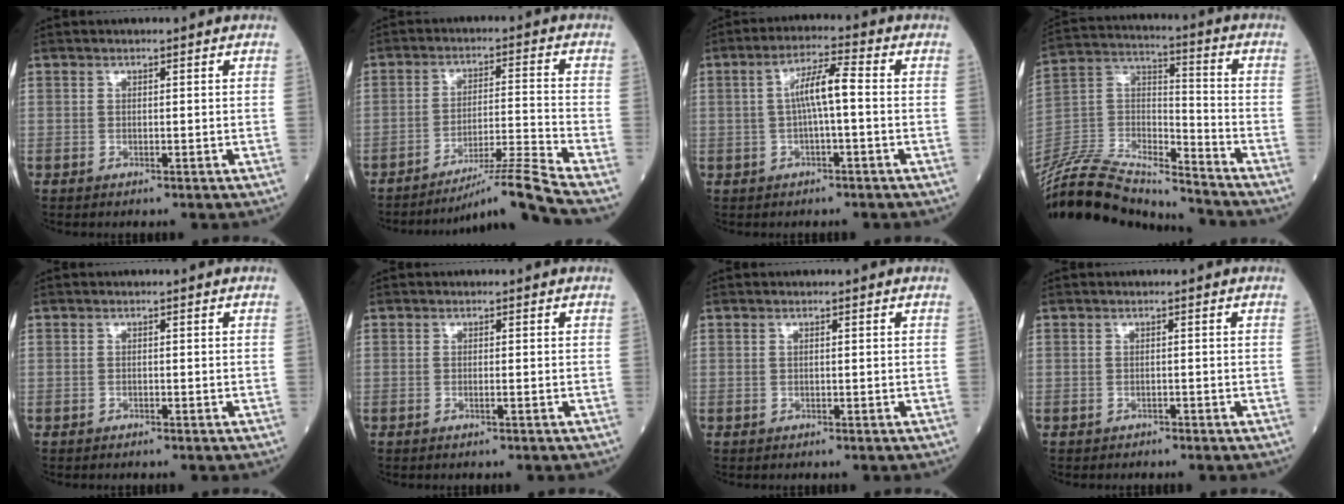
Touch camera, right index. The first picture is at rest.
{"total": 9.8, "force": [-8.3, -4.3, 2.8], "torque": [-0.041, 0.001, -0.143]}
{"total": 5.8, "force": [0.1, 0.5, 5.8], "torque": [-0.106, 0.015, 0.001]}
{"total": 22.5, "force": [-21.3, 2.5, 6.8], "torque": [-0.158, 0.007, -0.373]}
{"total": 0.0}
{"total": 0.6, "force": [-0.2, -0.1, 0.5], "torque": [-0.010, -0.001, -0.004]}
{"total": 0.0}
{"total": 0.0}